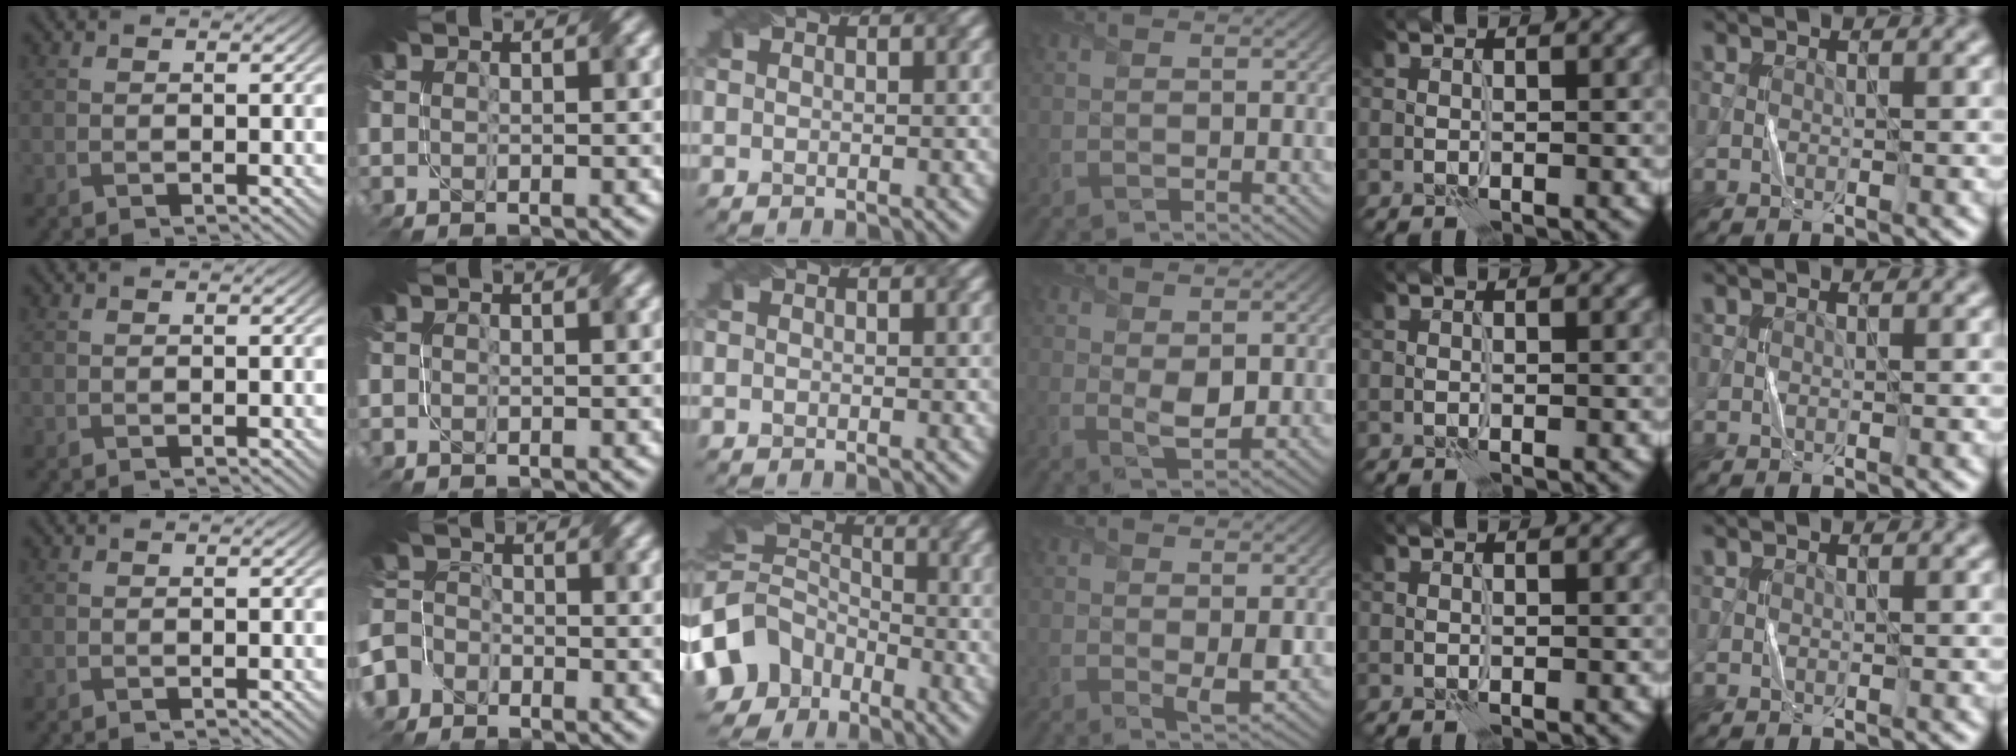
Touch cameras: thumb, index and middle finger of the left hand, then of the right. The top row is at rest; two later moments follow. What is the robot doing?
{"motion": "fold", "object": "paper"}